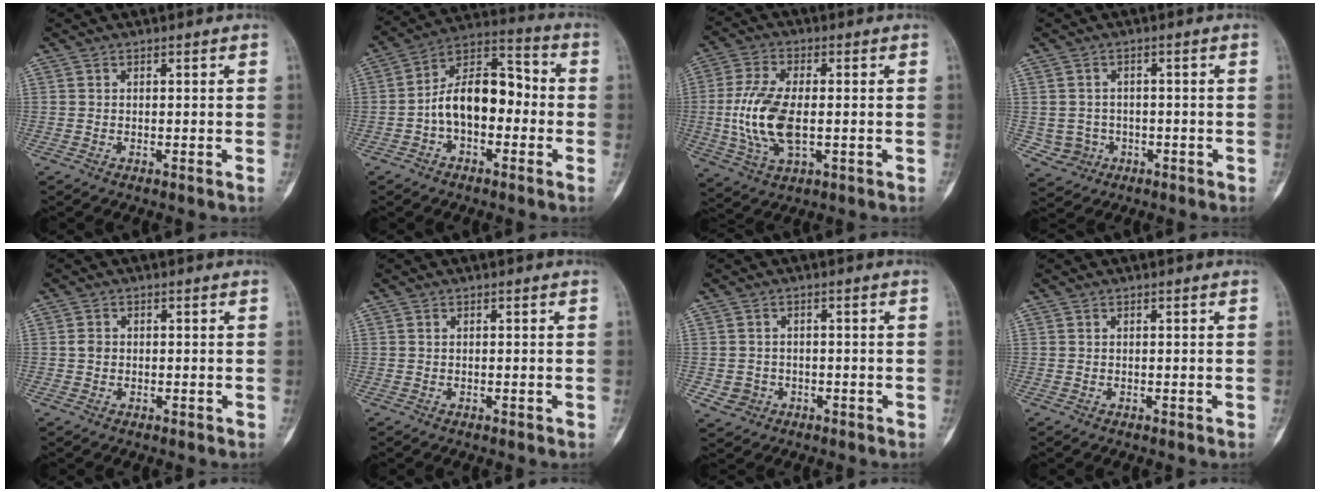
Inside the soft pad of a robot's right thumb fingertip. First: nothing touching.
{"total": 13.6, "force": [-2.4, 8.1, 10.7], "torque": [-0.156, 0.051, -0.052]}
{"total": 12.8, "force": [-1.1, 6.7, 10.9], "torque": [-0.229, 0.001, -0.017]}
{"total": 4.6, "force": [-1.0, 4.5, 0.6], "torque": [0.016, 0.012, -0.012]}
{"total": 1.9, "force": [-0.2, 1.7, 0.8], "torque": [-0.004, 0.005, -0.008]}
{"total": 0.0}
{"total": 3.6, "force": [-1.1, 3.3, 0.7], "torque": [0.008, 0.010, -0.015]}
{"total": 0.0}